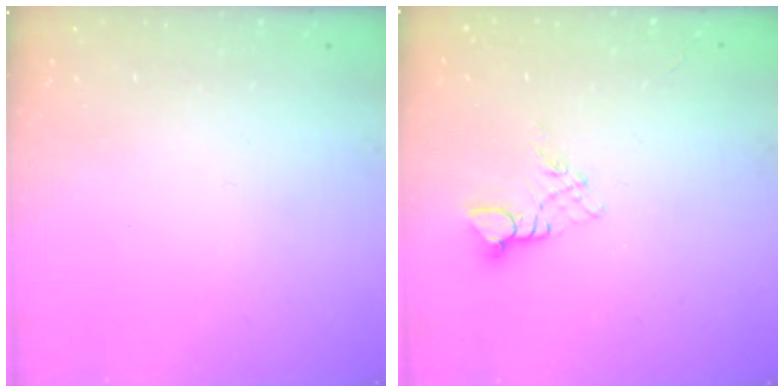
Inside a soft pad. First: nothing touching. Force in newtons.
{"total": 2.8, "press": 2.7, "slide": 0.3}